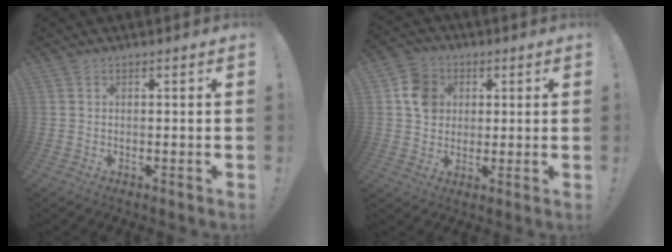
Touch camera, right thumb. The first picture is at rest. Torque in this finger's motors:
{"motor_torque": [0.04, 0.06, 0.48, 0.28, 0.01]}